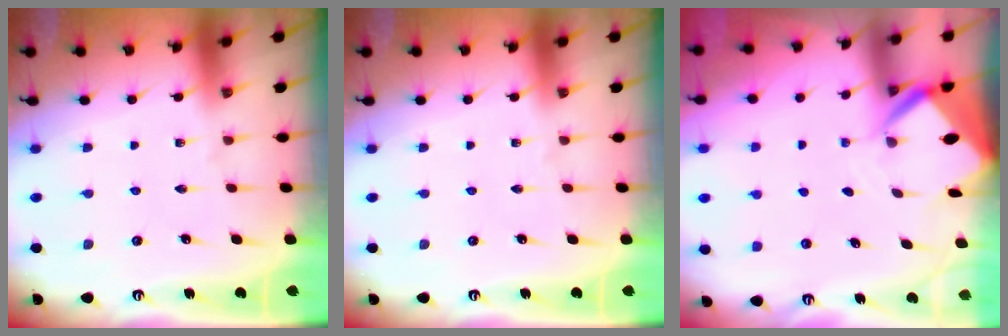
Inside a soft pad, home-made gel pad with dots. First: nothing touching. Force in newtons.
{"total": 0.0}
{"total": 4.8, "press": 4.8, "slide": 0.1}